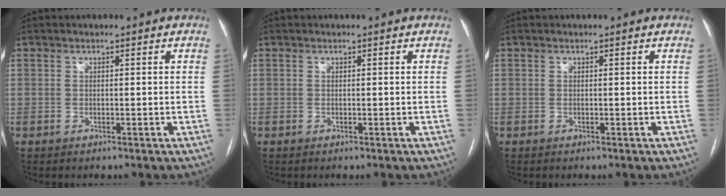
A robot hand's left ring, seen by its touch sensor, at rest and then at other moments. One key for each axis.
{"total": 0.0}
{"total": 0.0}